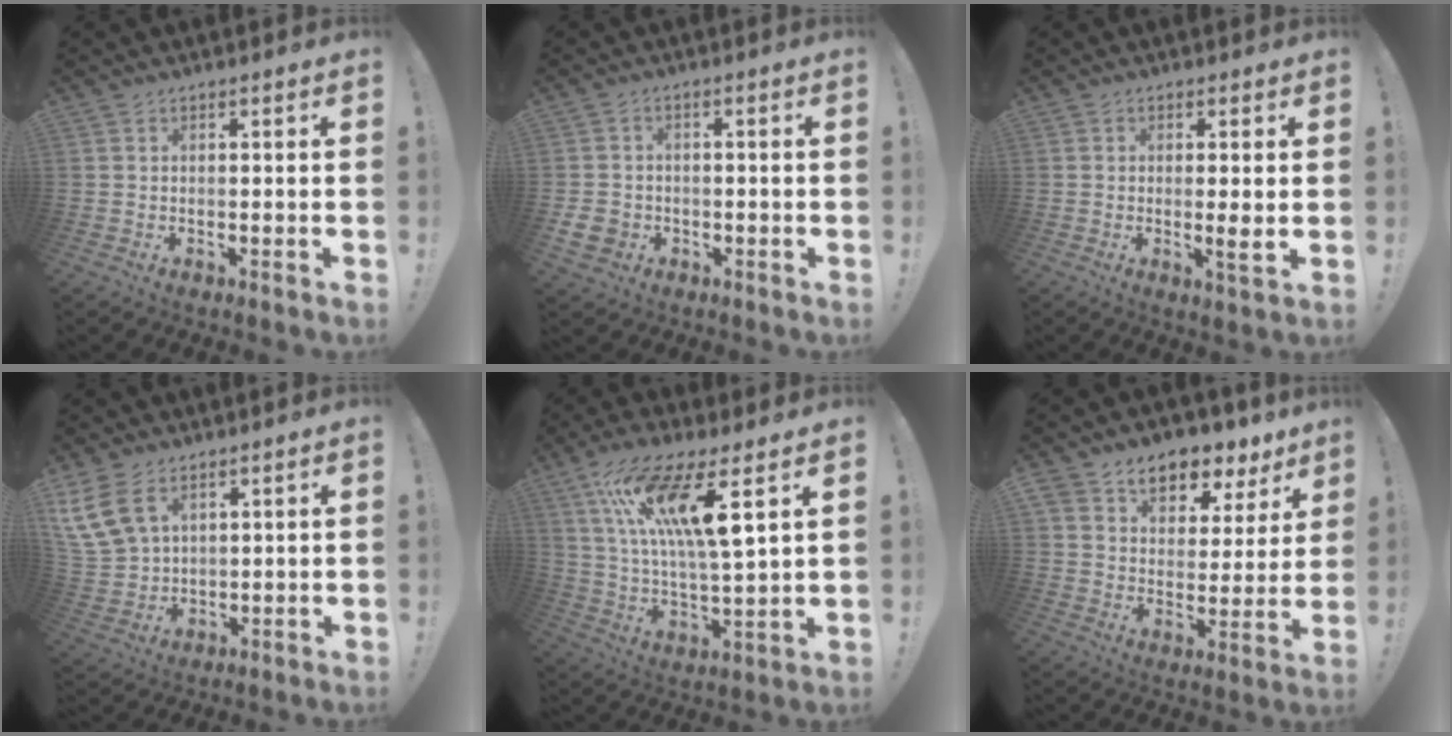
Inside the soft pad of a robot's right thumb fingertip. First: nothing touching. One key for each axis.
{"total": 5.3, "fx": -1.9, "fy": 4.6, "fz": 2.0, "tx": -0.055, "ty": 0.008, "tz": -0.033}
{"total": 4.1, "fx": -0.1, "fy": -0.3, "fz": 4.1, "tx": -0.060, "ty": -0.013, "tz": -0.003}
{"total": 12.1, "fx": 6.6, "fy": 7.8, "fz": 6.5, "tx": -0.143, "ty": -0.024, "tz": 0.132}
{"total": 17.2, "fx": 8.9, "fy": 3.4, "fz": 14.3, "tx": -0.269, "ty": -0.039, "tz": 0.135}
{"total": 9.1, "fx": 6.3, "fy": 5.7, "fz": 3.4, "tx": -0.041, "ty": -0.052, "tz": 0.112}